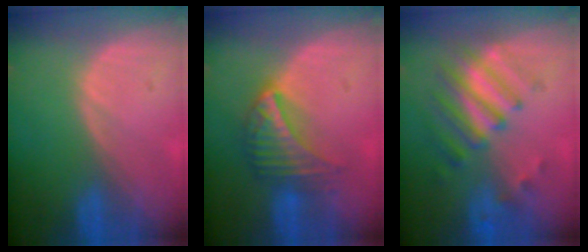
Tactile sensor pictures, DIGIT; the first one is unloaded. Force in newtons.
{"total": 6.7, "press": 6.1, "slide": 2.7}
{"total": 7.7, "press": 6.8, "slide": 3.5}